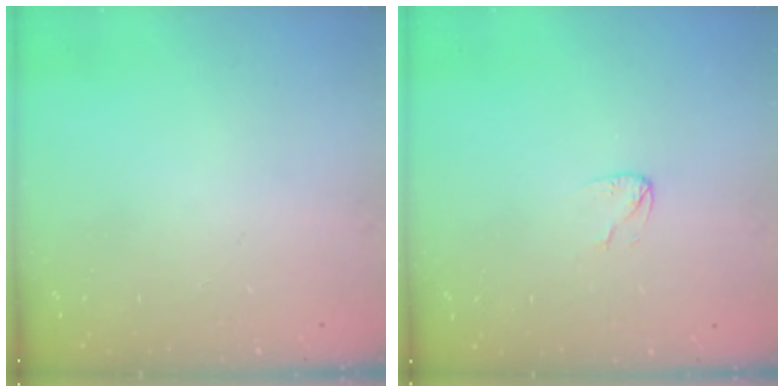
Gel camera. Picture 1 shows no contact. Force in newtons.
{"total": 3.5, "press": 3.5, "slide": 0.2}